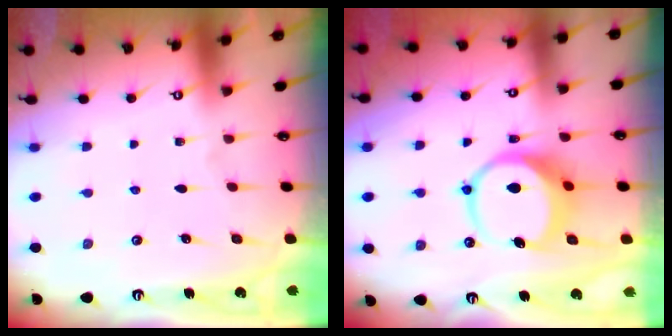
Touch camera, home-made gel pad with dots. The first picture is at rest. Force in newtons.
{"total": 9.2, "press": 9.2, "slide": 1.2}